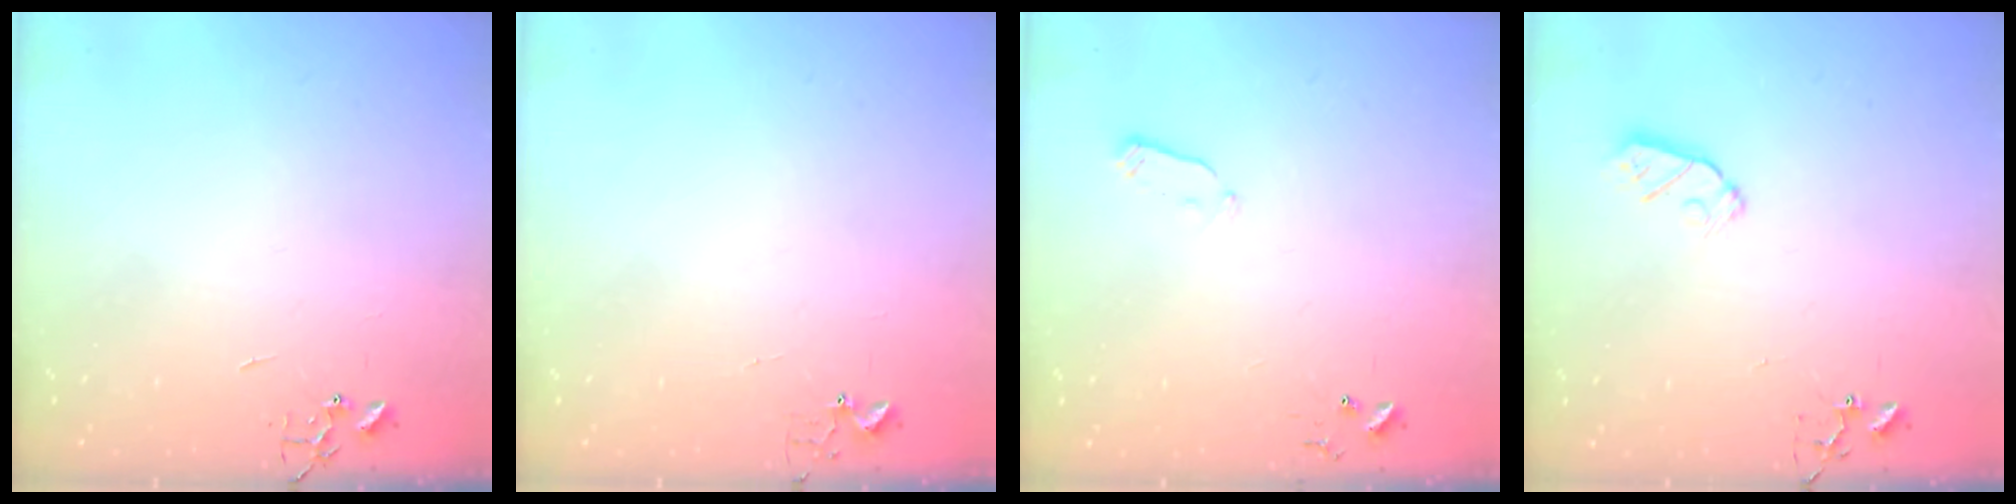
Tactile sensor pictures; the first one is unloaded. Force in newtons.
{"total": 3.7, "press": 3.7, "slide": 0.2}
{"total": 2.7, "press": 2.6, "slide": 0.4}
{"total": 5.5, "press": 5.4, "slide": 0.8}